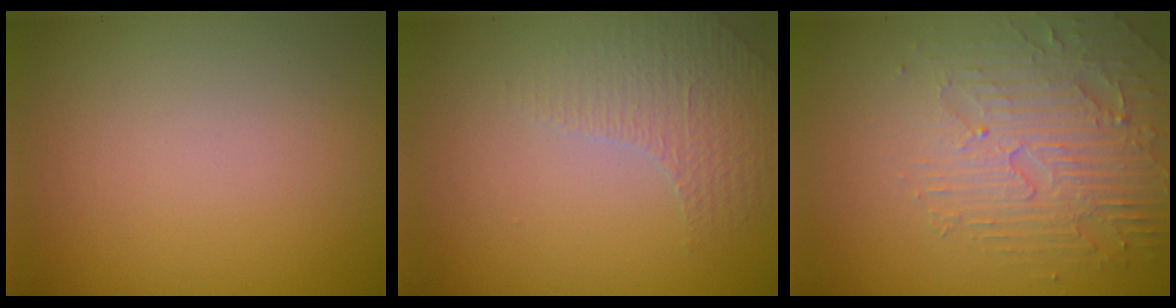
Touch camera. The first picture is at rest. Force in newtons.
{"total": 1.5, "press": 1.2, "slide": 0.8}
{"total": 4.4, "press": 3.9, "slide": 2.1}